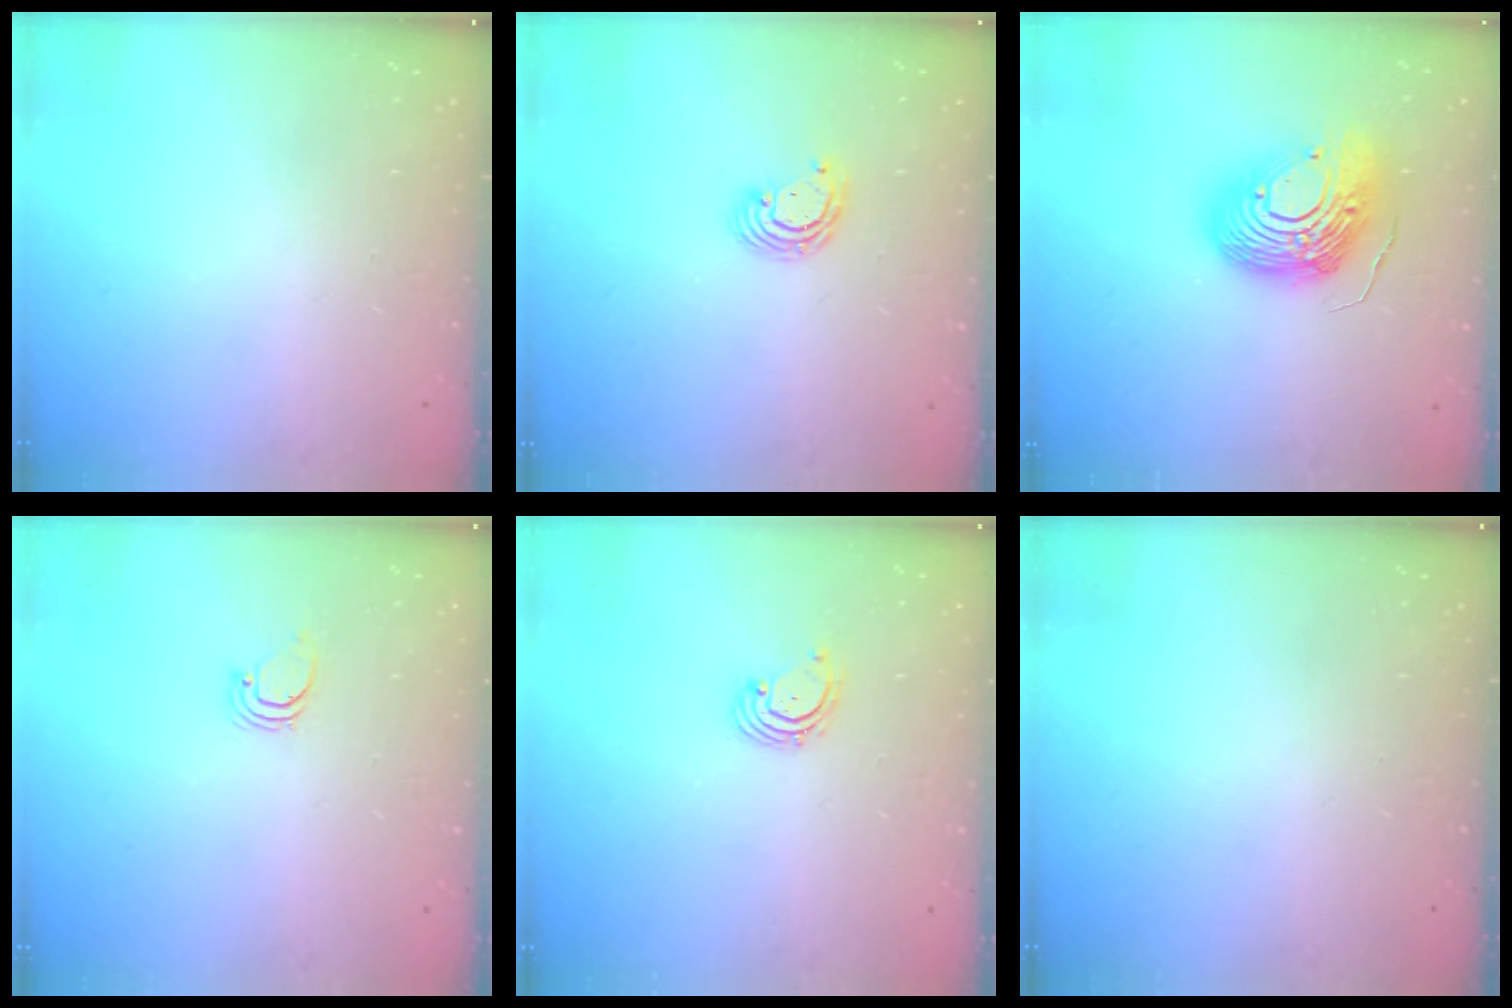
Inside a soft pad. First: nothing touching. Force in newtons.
{"total": 4.9, "press": 4.9, "slide": 0.2}
{"total": 17.4, "press": 17.3, "slide": 1.6}
{"total": 0.9, "press": 0.9, "slide": 0.1}
{"total": 2.0, "press": 1.9, "slide": 0.6}
{"total": 0.0}